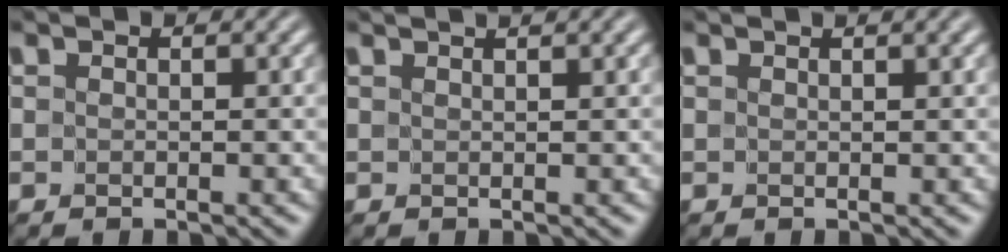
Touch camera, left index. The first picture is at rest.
{"total": 2.4, "force": [1.9, 0.6, 1.3], "torque": [-0.002, 0.001, 0.003]}
{"total": 1.6, "force": [1.3, 0.2, 0.8], "torque": [-0.004, -0.005, 0.011]}